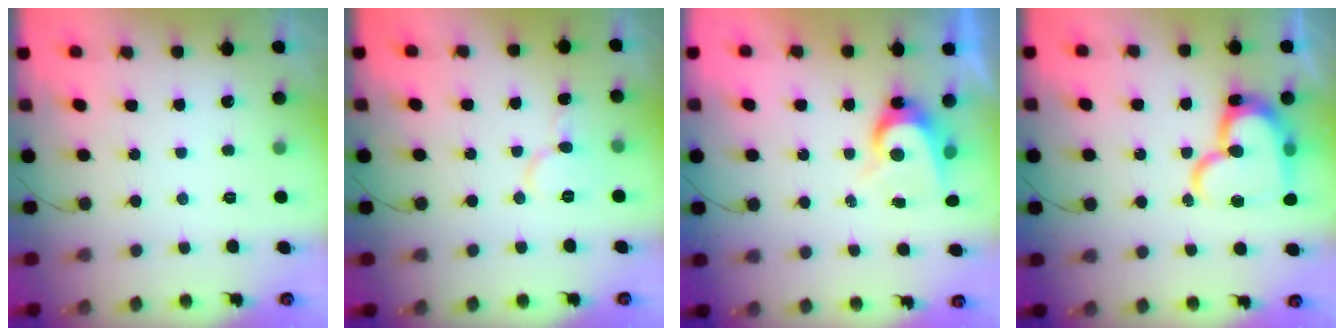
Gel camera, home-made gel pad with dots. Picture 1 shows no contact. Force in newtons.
{"total": 6.3, "press": 6.3, "slide": 0.6}
{"total": 7.4, "press": 7.4, "slide": 0.2}
{"total": 18.9, "press": 18.8, "slide": 1.6}